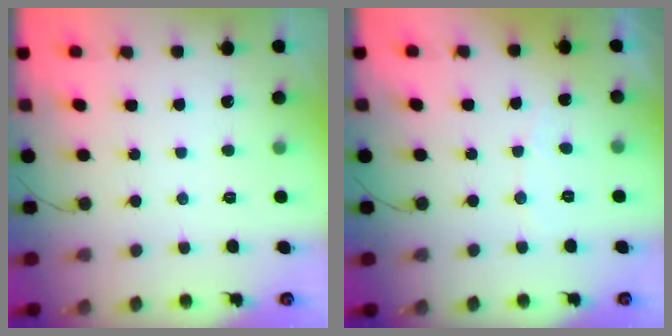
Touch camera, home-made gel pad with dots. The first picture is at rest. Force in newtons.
{"total": 2.8, "press": 2.8, "slide": 0.2}